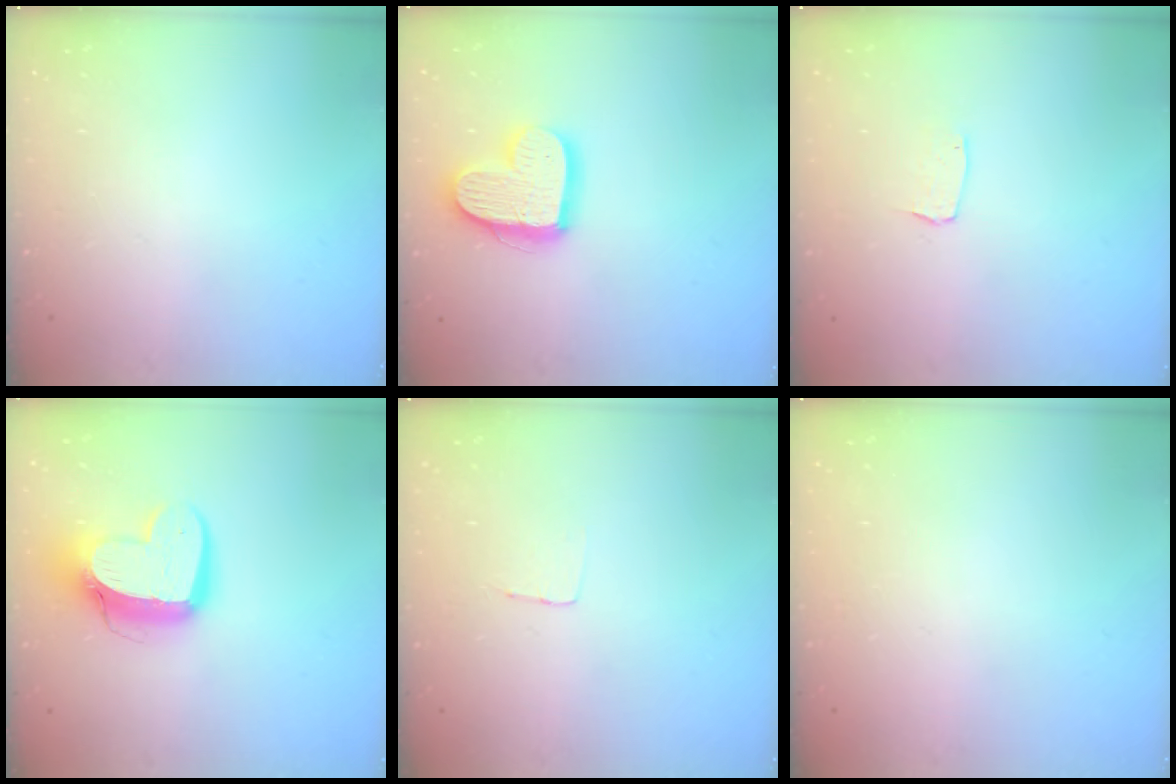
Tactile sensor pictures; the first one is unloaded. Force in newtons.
{"total": 15.7, "press": 15.7, "slide": 1.4}
{"total": 3.6, "press": 3.6, "slide": 0.3}
{"total": 14.4, "press": 14.3, "slide": 1.3}
{"total": 3.2, "press": 3.2, "slide": 0.2}
{"total": 0.0}